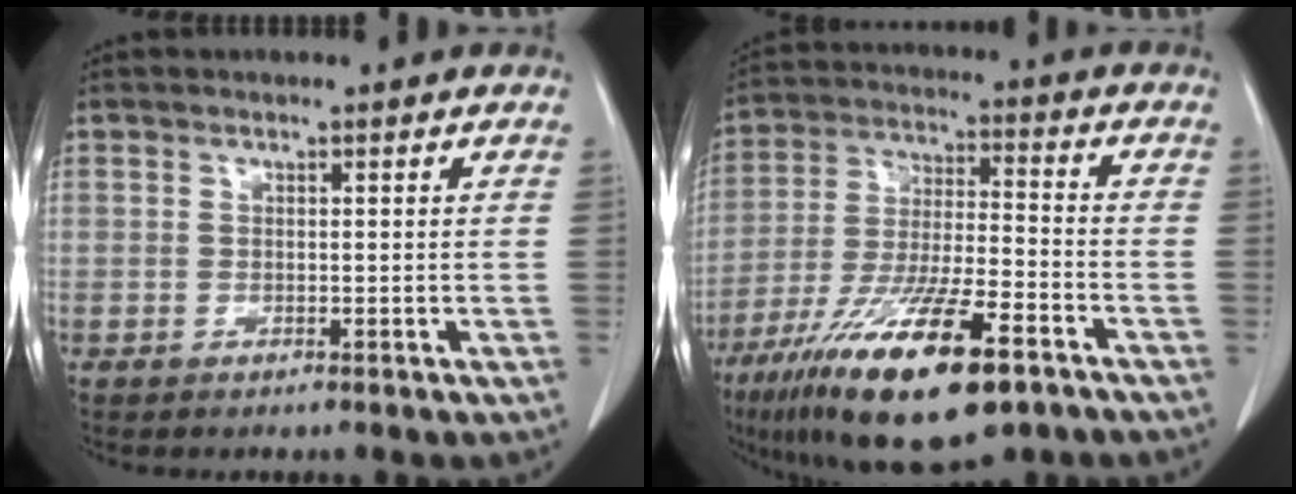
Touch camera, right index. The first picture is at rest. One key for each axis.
{"total": 19.5, "fx": -11.6, "fy": 3.7, "fz": 15.1, "tx": -0.280, "ty": -0.040, "tz": -0.203}